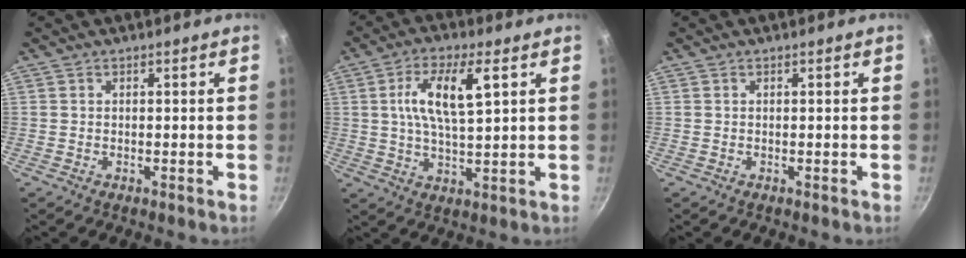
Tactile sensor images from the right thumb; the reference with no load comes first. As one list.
[{"total": 10.7, "force": [3.0, 3.7, 9.5], "torque": [-0.182, -0.002, 0.058]}, {"total": 0.0}]